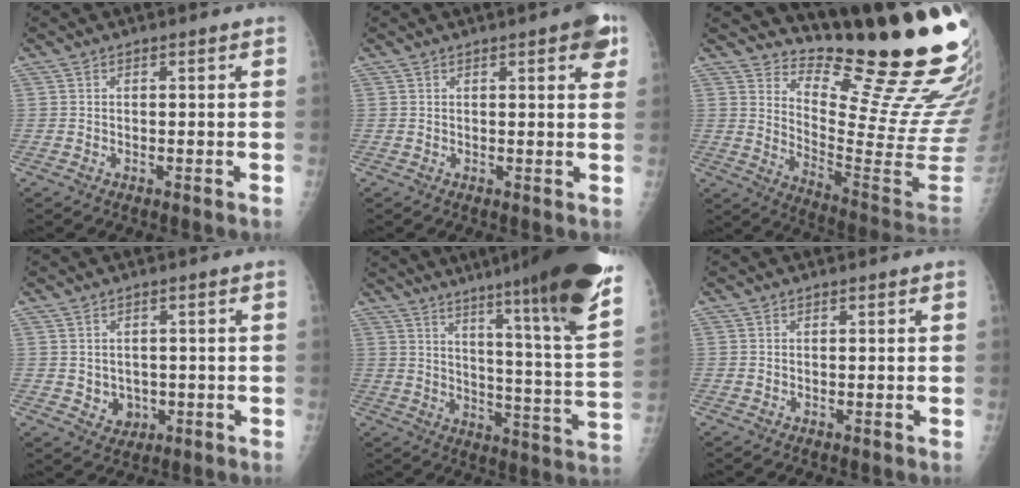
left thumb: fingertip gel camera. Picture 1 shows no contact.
{"total": 5.5, "force": [2.8, 1.6, 4.5], "torque": [-0.040, -0.005, 0.027]}
{"total": 23.0, "force": [18.3, 3.8, 13.3], "torque": [-0.163, -0.181, 0.257]}
{"total": 3.7, "force": [-0.2, 3.3, 1.6], "torque": [-0.009, -0.002, 0.009]}
{"total": 26.8, "force": [18.9, 0.6, 19.0], "torque": [-0.268, -0.117, 0.262]}
{"total": 0.0}